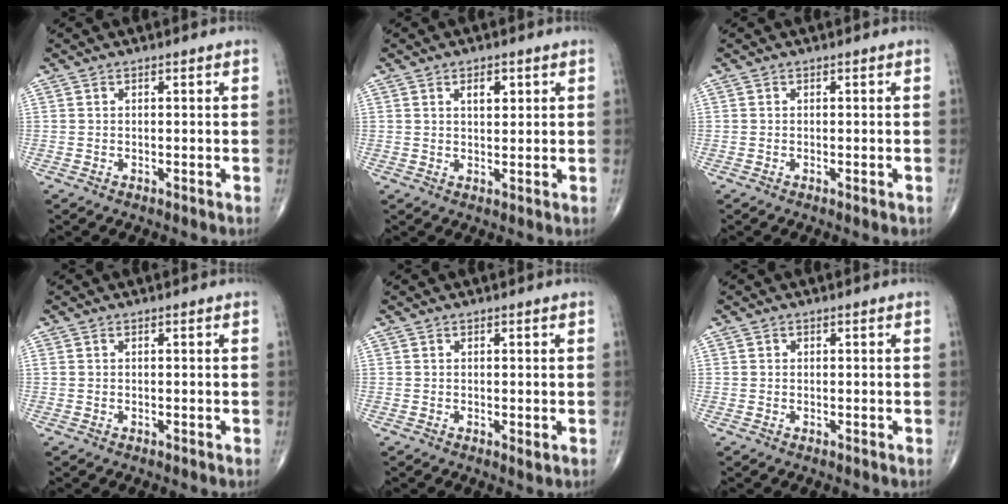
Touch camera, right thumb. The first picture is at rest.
{"total": 3.2, "force": [1.4, 1.7, 2.4], "torque": [-0.027, -0.007, 0.021]}
{"total": 0.9, "force": [-0.4, 0.2, 0.8], "torque": [-0.009, -0.003, -0.005]}
{"total": 0.0}
{"total": 0.9, "force": [0.1, 0.3, 0.8], "torque": [-0.014, -0.005, 0.002]}
{"total": 0.0}